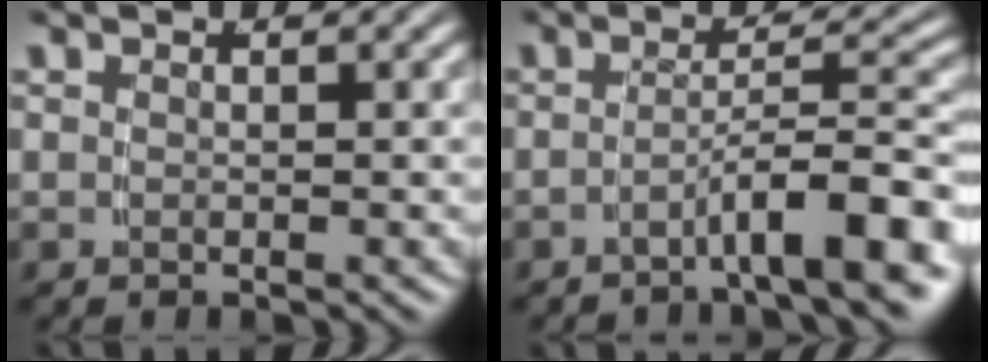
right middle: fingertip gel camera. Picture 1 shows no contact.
{"total": 5.6, "force": [-3.6, 0.3, 4.3], "torque": [-0.057, 0.008, -0.058]}